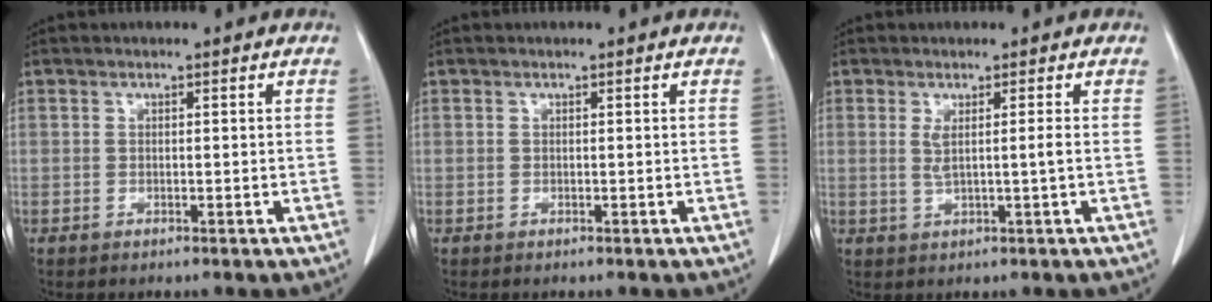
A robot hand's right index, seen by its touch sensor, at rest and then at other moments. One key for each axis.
{"total": 0.0}
{"total": 2.4, "fx": 0.4, "fy": -0.4, "fz": 2.4, "tx": -0.047, "ty": -0.004, "tz": 0.009}